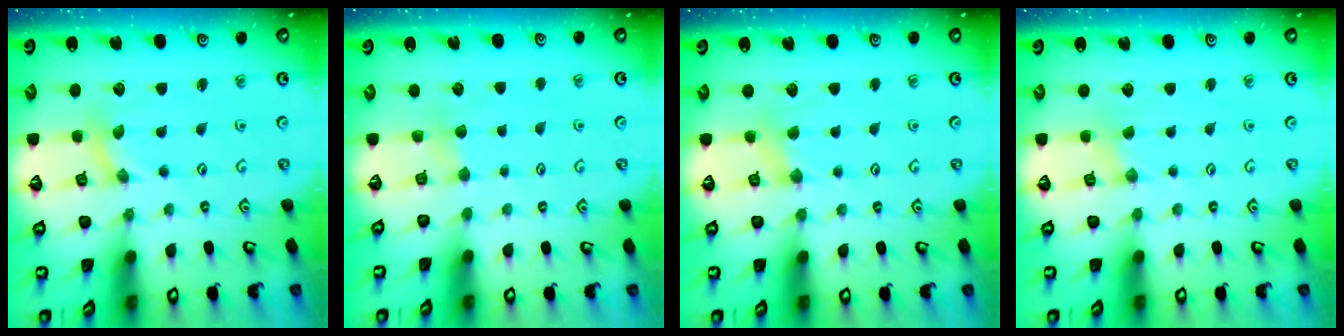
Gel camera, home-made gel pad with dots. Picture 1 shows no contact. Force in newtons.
{"total": 3.0, "press": 2.9, "slide": 0.5}
{"total": 2.2, "press": 2.2, "slide": 0.5}
{"total": 0.0}